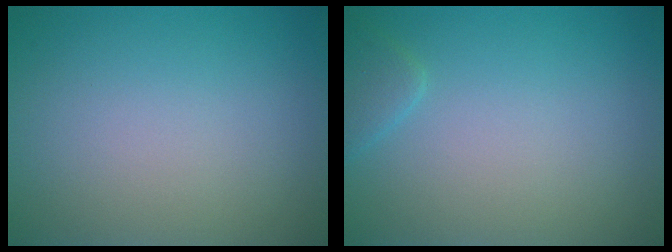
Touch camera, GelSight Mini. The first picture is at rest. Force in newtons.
{"total": 1.4, "press": 1.4, "slide": 0.1}